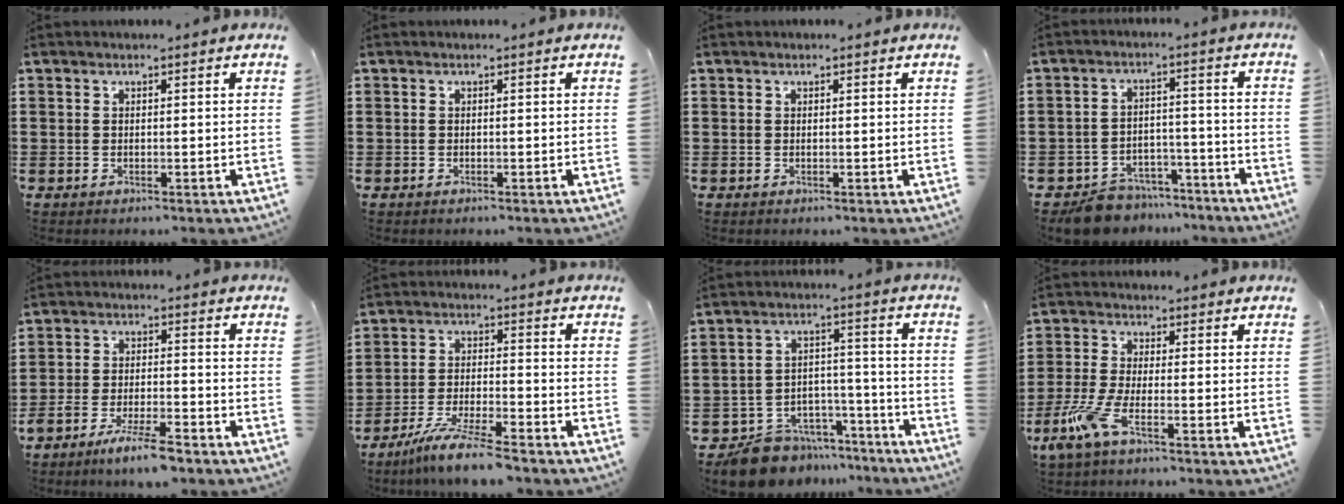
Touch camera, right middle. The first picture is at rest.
{"total": 0.0}
{"total": 0.0}
{"total": 6.3, "force": [-6.0, 1.7, 0.6], "torque": [-0.014, 0.021, -0.121]}
{"total": 6.1, "force": [-5.0, 0.7, 3.3], "torque": [-0.071, -0.007, -0.094]}
{"total": 7.5, "force": [-6.6, -0.2, 3.6], "torque": [-0.078, -0.014, -0.127]}
{"total": 8.5, "force": [-8.0, 2.7, 0.9], "torque": [-0.024, 0.030, -0.157]}
{"total": 5.8, "force": [-3.2, 1.2, 4.7], "torque": [-0.128, -0.022, -0.067]}